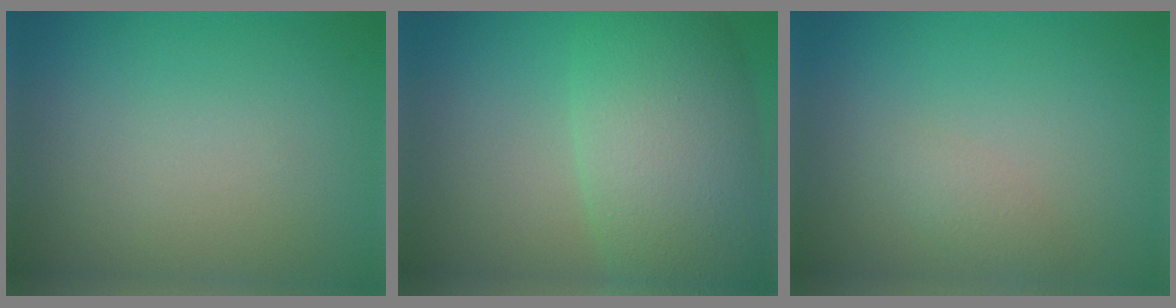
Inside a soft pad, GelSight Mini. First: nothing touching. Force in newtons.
{"total": 9.6, "press": 9.6, "slide": 0.3}
{"total": 1.1, "press": 1.1, "slide": 0.0}